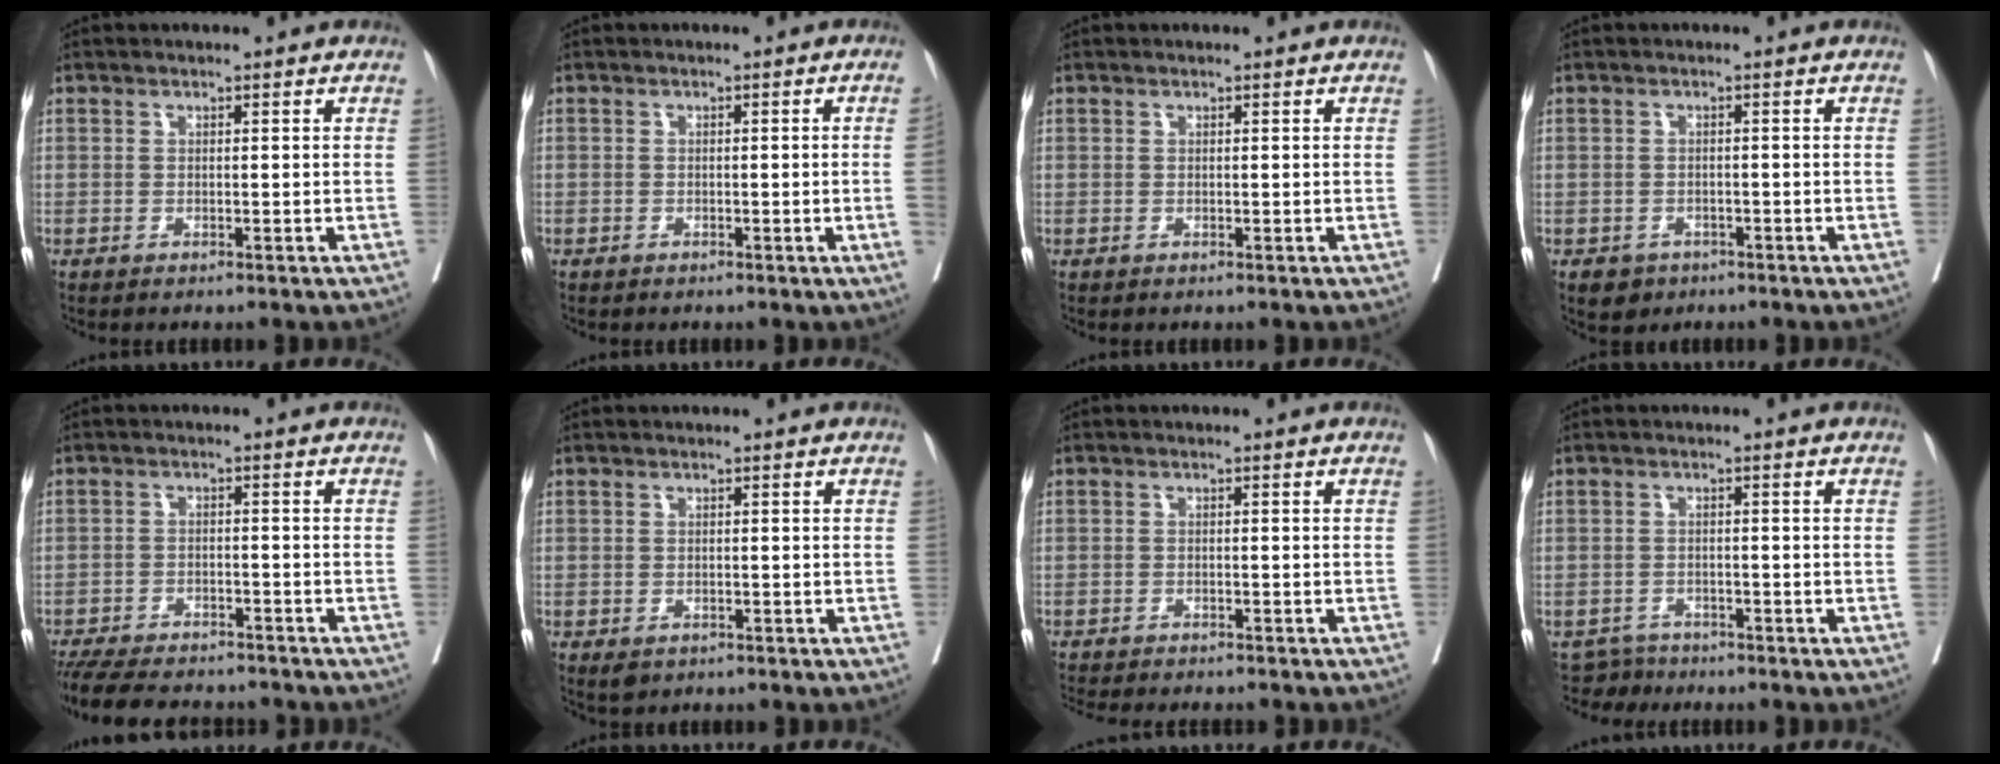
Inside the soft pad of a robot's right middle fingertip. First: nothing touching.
{"total": 1.4, "force": [-0.4, -0.2, 1.3], "torque": [-0.021, 0.003, -0.007]}
{"total": 0.0}
{"total": 2.7, "force": [-1.8, 2.0, 0.6], "torque": [-0.011, 0.003, -0.021]}
{"total": 13.9, "force": [-12.3, 3.6, 5.4], "torque": [-0.113, -0.012, -0.172]}
{"total": 1.5, "force": [-0.8, 1.1, 0.6], "torque": [-0.013, -0.001, -0.004]}
{"total": 9.6, "force": [-8.7, 1.6, 3.6], "torque": [-0.053, -0.015, -0.114]}
{"total": 2.5, "force": [-2.1, 0.5, -1.2], "torque": [0.022, -0.006, -0.036]}